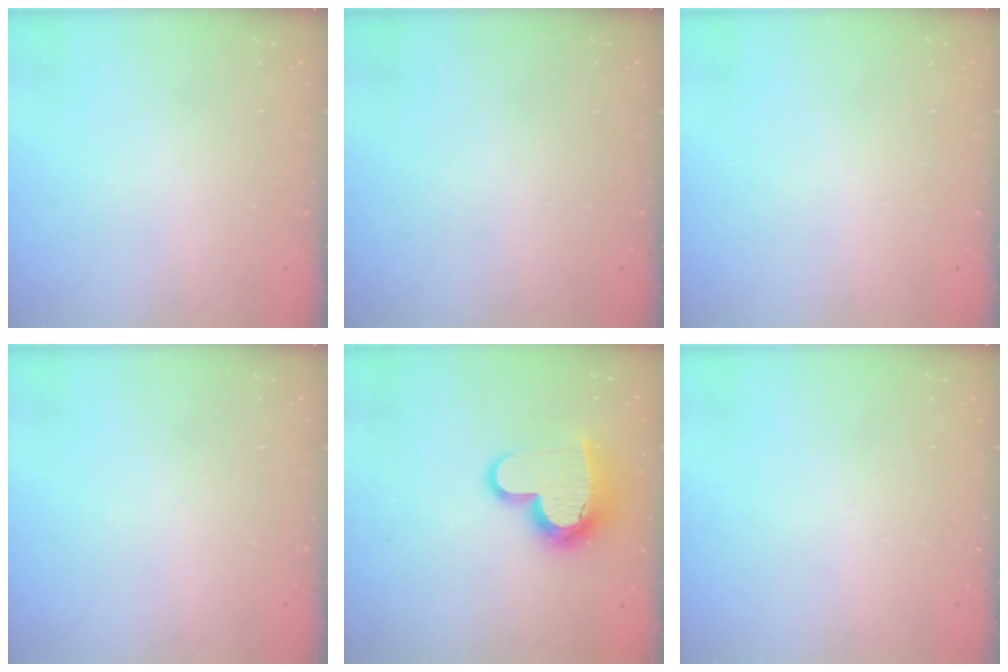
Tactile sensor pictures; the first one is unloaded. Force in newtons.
{"total": 0.0}
{"total": 0.0}
{"total": 0.0}
{"total": 14.6, "press": 14.5, "slide": 1.2}
{"total": 0.0}